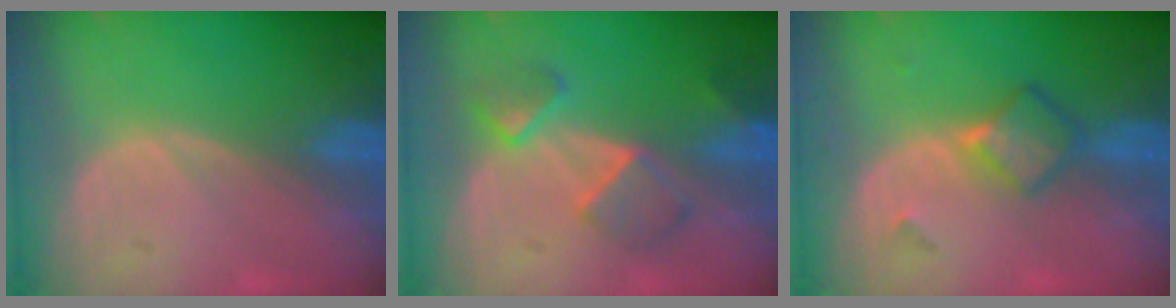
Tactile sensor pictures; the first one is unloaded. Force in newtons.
{"total": 5.5, "press": 5.4, "slide": 1.2}
{"total": 4.8, "press": 4.2, "slide": 2.4}